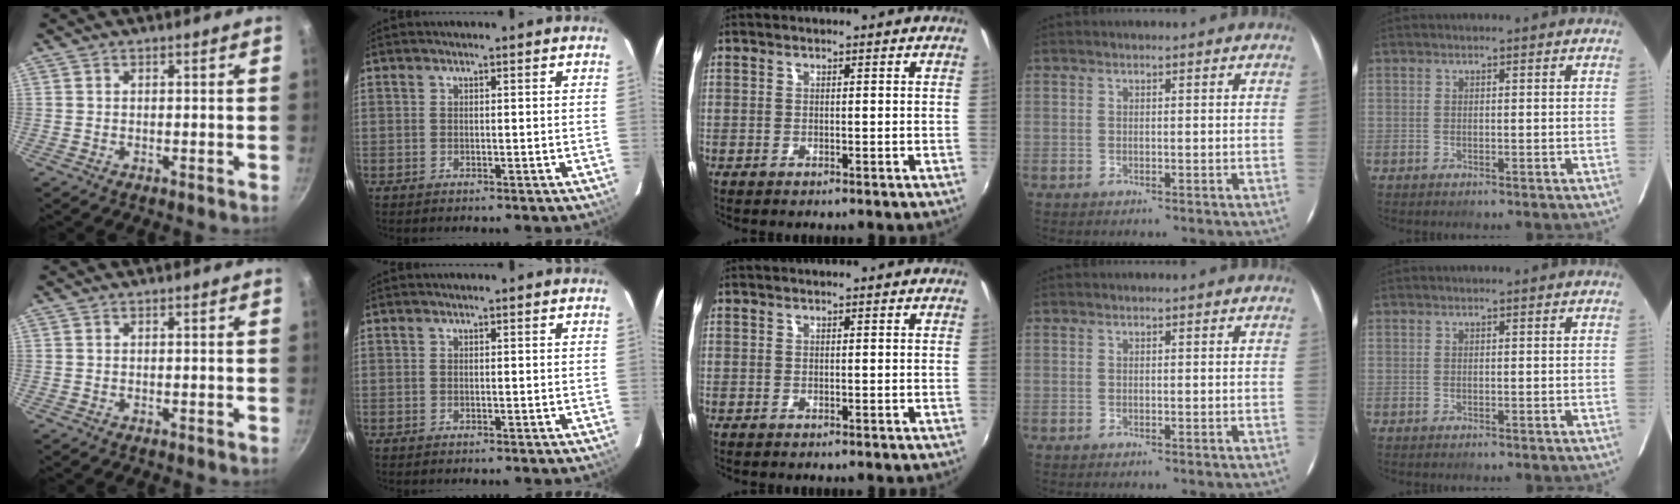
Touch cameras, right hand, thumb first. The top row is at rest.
{}